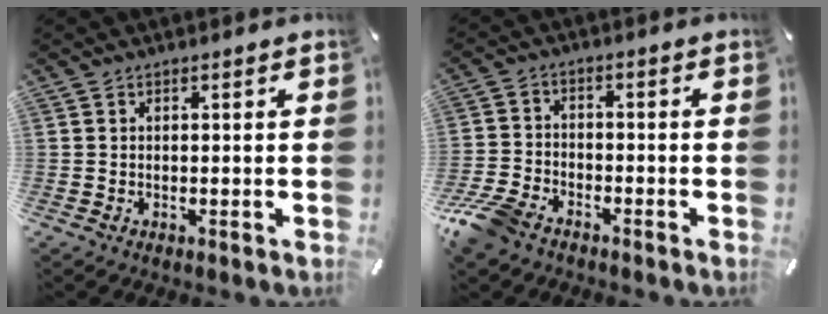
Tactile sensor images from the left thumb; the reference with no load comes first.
{"total": 8.5, "force": [-6.4, 4.2, 3.7], "torque": [-0.088, 0.025, -0.127]}